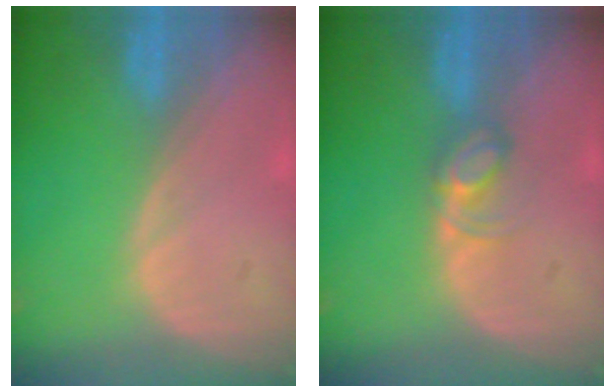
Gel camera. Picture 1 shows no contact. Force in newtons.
{"total": 3.3, "press": 3.3, "slide": 0.2}